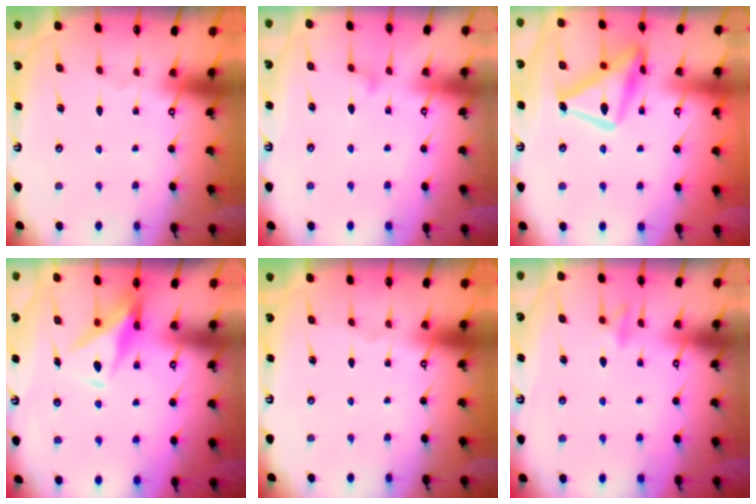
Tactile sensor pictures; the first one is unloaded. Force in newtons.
{"total": 7.1, "press": 7.1, "slide": 0.3}
{"total": 16.5, "press": 16.5, "slide": 1.3}
{"total": 9.5, "press": 9.5, "slide": 0.9}
{"total": 0.0}
{"total": 8.4, "press": 8.3, "slide": 1.7}